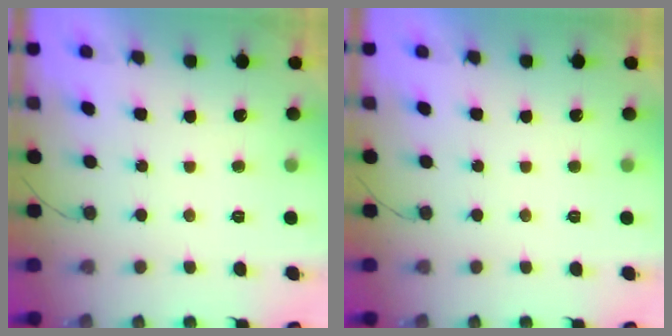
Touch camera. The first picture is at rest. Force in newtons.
{"total": 0.0}